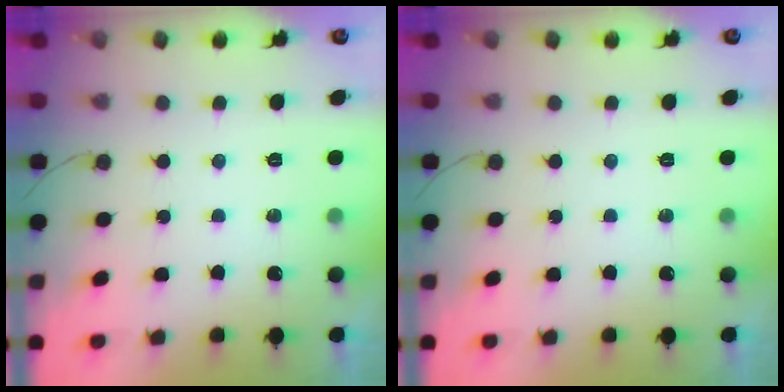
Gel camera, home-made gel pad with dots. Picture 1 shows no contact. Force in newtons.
{"total": 0.0}